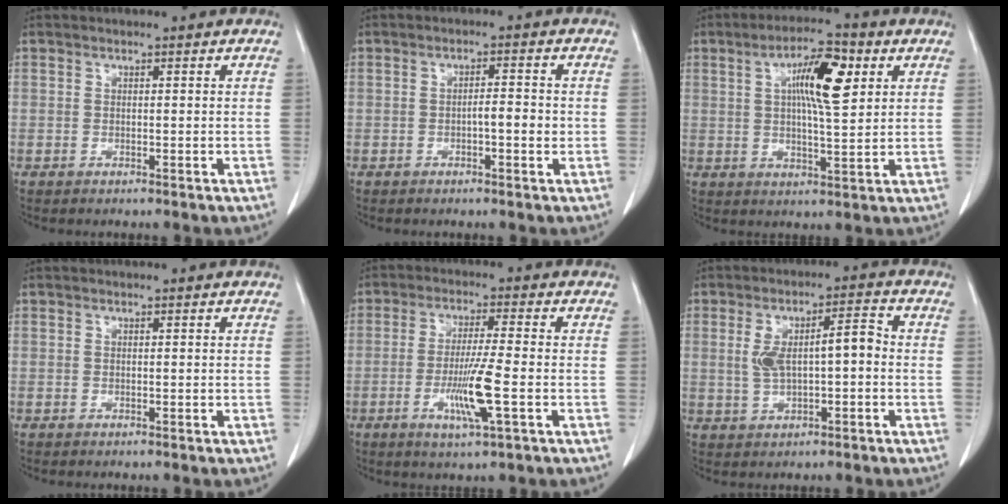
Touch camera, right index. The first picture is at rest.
{"total": 2.9, "force": [-0.6, 0.6, 2.8], "torque": [-0.044, 0.004, -0.009]}
{"total": 10.0, "force": [3.3, 2.6, 9.1], "torque": [-0.152, 0.013, 0.053]}
{"total": 0.0}
{"total": 8.1, "force": [-2.4, -0.3, 7.7], "torque": [-0.146, -0.012, -0.043]}
{"total": 7.4, "force": [0.1, 2.3, 7.1], "torque": [-0.135, 0.028, 0.008]}